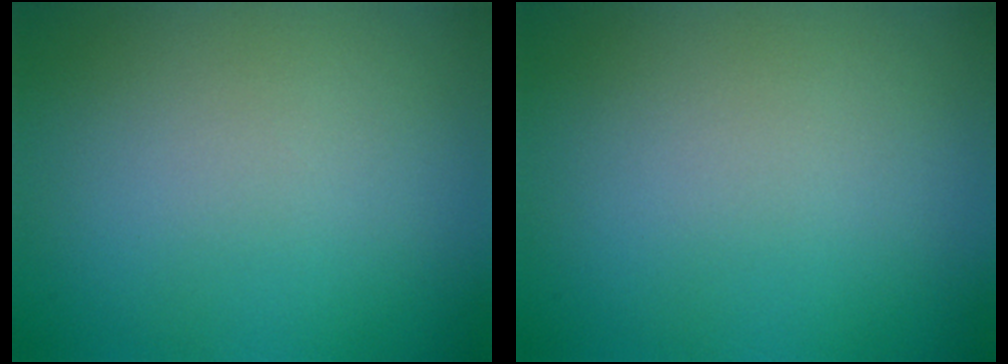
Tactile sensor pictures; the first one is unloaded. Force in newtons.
{"total": 0.0}